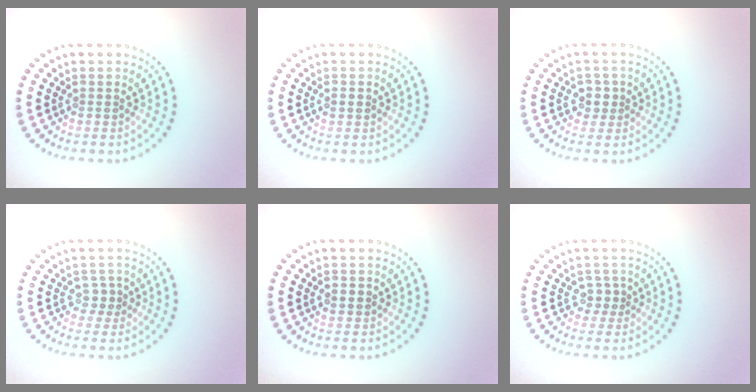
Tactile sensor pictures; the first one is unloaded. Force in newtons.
{"total": 0.9, "press": 0.9, "slide": 0.1}
{"total": 1.6, "press": 1.4, "slide": 0.9}
{"total": 1.2, "press": 0.9, "slide": 0.7}
{"total": 1.2, "press": 1.1, "slide": 0.3}
{"total": 1.4, "press": 1.0, "slide": 1.0}